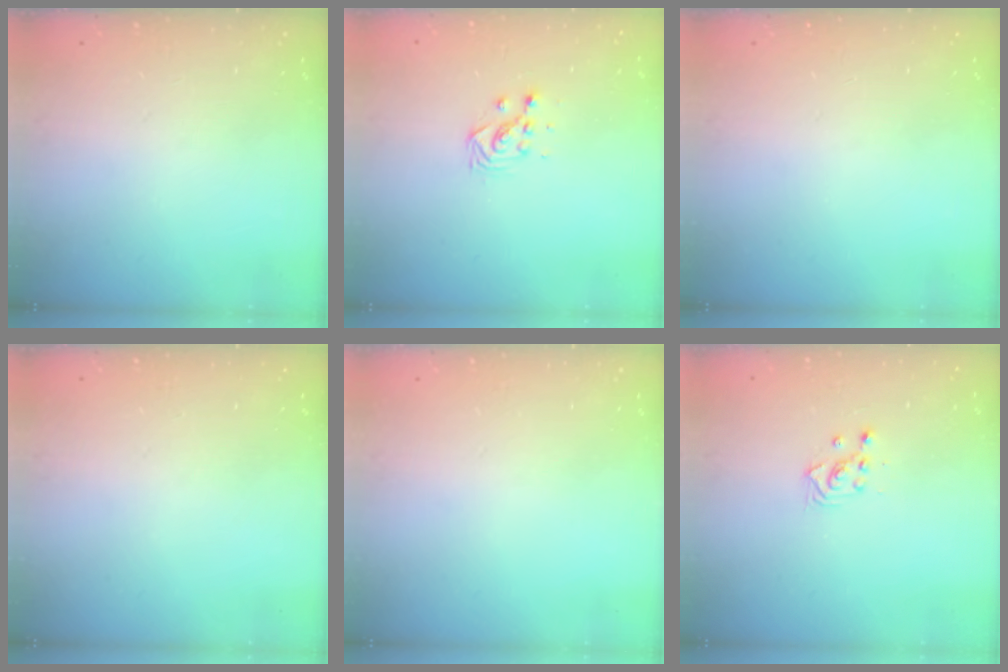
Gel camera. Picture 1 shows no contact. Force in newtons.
{"total": 3.5, "press": 3.5, "slide": 0.2}
{"total": 0.0}
{"total": 0.0}
{"total": 0.0}
{"total": 2.3, "press": 2.3, "slide": 0.3}